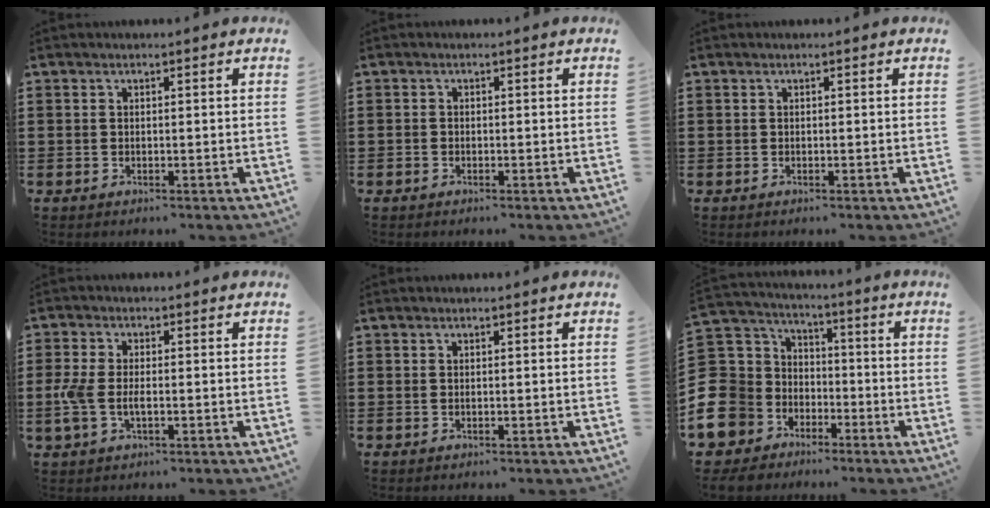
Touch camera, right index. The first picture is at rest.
{"total": 0.7, "force": [-0.6, 0.3, 0.2], "torque": [-0.003, -0.001, -0.013]}
{"total": 0.0}
{"total": 4.0, "force": [-0.9, 1.9, 3.4], "torque": [-0.082, -0.004, -0.021]}
{"total": 0.0}
{"total": 13.0, "force": [-6.2, 11.0, 2.9], "torque": [-0.135, 0.000, -0.114]}